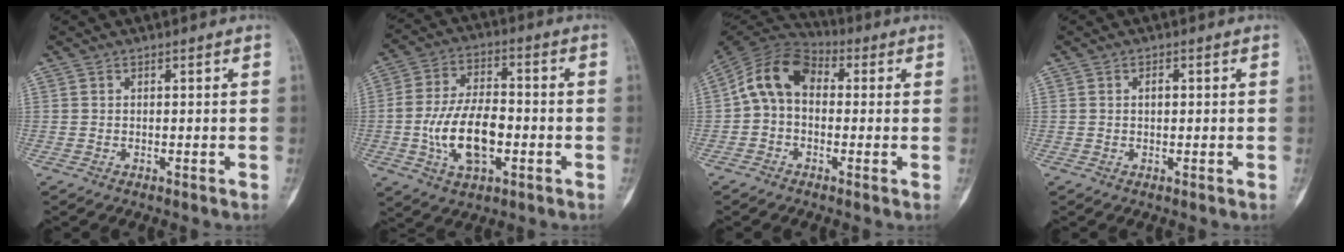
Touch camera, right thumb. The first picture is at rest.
{"total": 13.9, "force": [-3.0, 7.5, 11.3], "torque": [-0.205, 0.022, -0.051]}
{"total": 10.8, "force": [0.5, 7.9, 7.4], "torque": [-0.119, 0.033, -0.009]}
{"total": 1.2, "force": [0.2, 0.7, 1.0], "torque": [-0.013, 0.002, 0.002]}